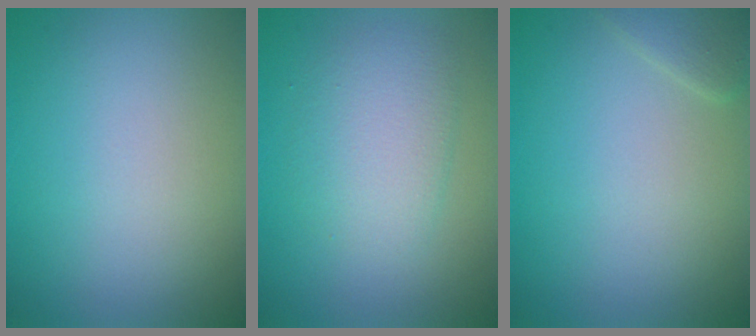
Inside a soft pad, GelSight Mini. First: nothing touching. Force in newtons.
{"total": 3.5, "press": 3.5, "slide": 0.1}
{"total": 1.4, "press": 1.4, "slide": 0.1}